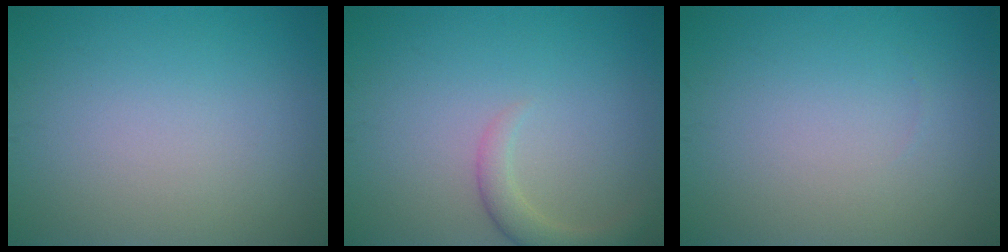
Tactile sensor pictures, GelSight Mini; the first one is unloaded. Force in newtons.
{"total": 2.3, "press": 2.3, "slide": 0.3}
{"total": 0.0}